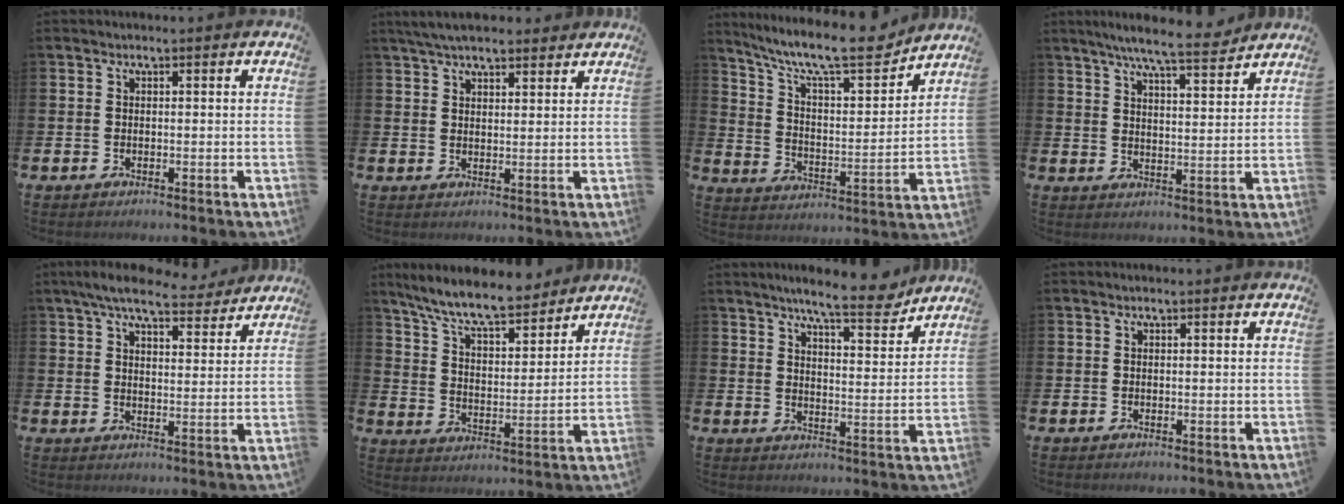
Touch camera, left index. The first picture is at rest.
{"total": 5.2, "force": [4.7, 1.5, 1.6], "torque": [-0.044, -0.006, 0.088]}
{"total": 12.0, "force": [10.3, 2.3, 5.7], "torque": [-0.131, -0.067, 0.171]}
{"total": 7.5, "force": [6.9, 0.3, 3.0], "torque": [-0.068, -0.032, 0.120]}
{"total": 7.4, "force": [6.6, 1.6, 2.8], "torque": [-0.068, -0.027, 0.117]}
{"total": 9.3, "force": [8.5, 1.7, 3.4], "torque": [-0.098, -0.050, 0.149]}
{"total": 8.6, "force": [7.7, 1.0, 3.7], "torque": [-0.065, -0.042, 0.132]}
{"total": 0.0}